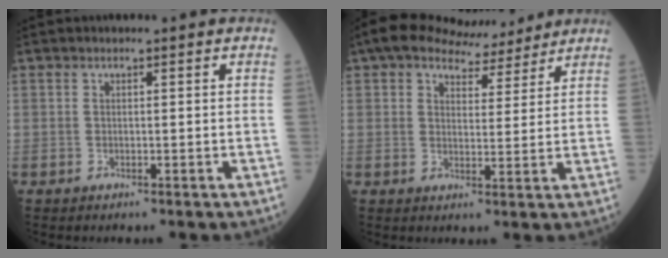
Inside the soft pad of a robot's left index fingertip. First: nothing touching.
{"total": 9.3, "force": [8.1, 3.3, 3.2], "torque": [-0.053, 0.024, 0.117]}